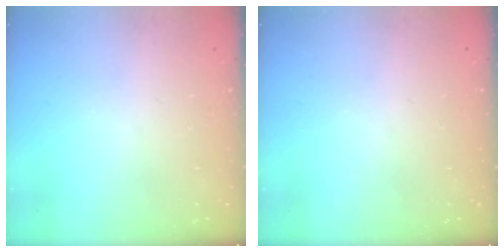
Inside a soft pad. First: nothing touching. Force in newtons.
{"total": 0.0}